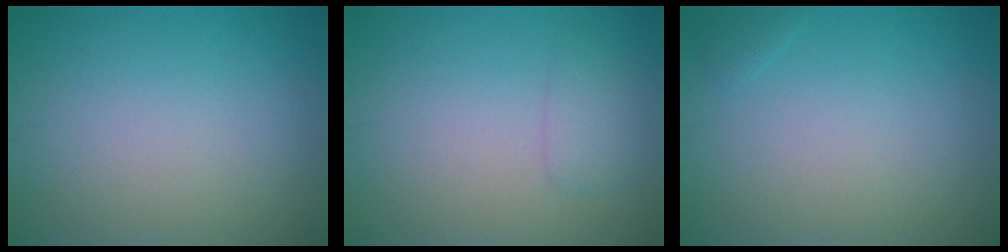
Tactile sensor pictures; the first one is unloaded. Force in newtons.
{"total": 1.6, "press": 1.6, "slide": 0.0}
{"total": 0.5, "press": 0.5, "slide": 0.0}